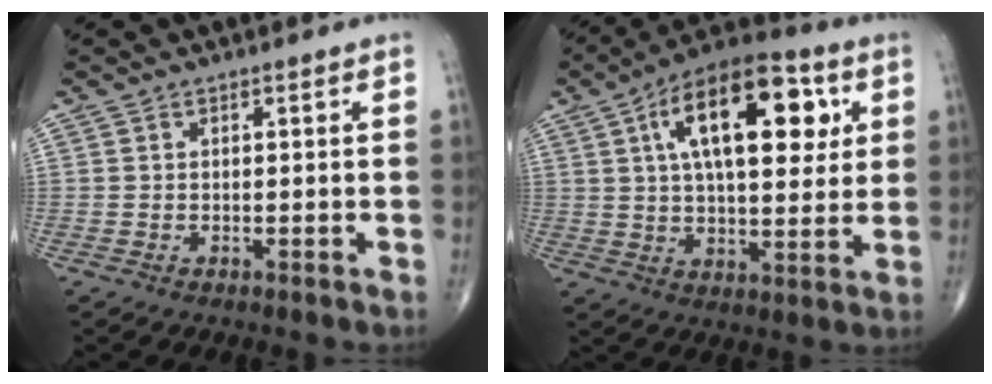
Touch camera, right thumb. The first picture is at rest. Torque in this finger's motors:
{"motor_torque": [0.78, 4.23, 1.88, 0.54, 0.55]}